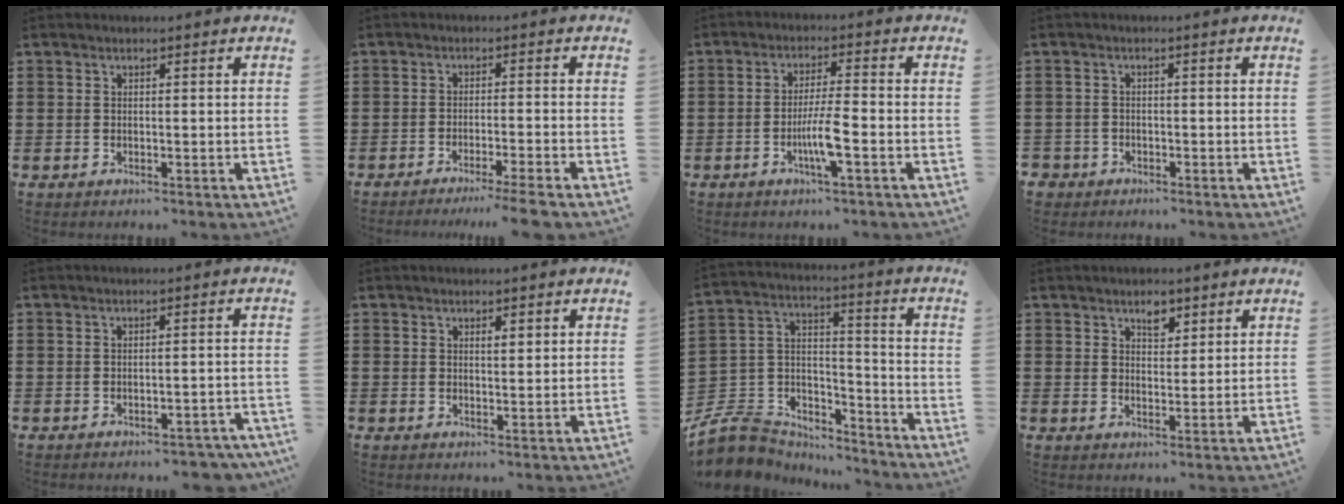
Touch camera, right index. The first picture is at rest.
{"total": 3.2, "force": [-2.8, -0.5, 1.5], "torque": [-0.024, -0.006, -0.055]}
{"total": 5.4, "force": [-2.0, 0.3, 5.0], "torque": [-0.099, -0.011, -0.039]}
{"total": 1.7, "force": [-1.4, 1.0, -0.1], "torque": [-0.005, 0.000, -0.033]}
{"total": 2.4, "force": [-2.3, 0.3, 0.8], "torque": [-0.016, 0.001, -0.046]}
{"total": 1.2, "force": [0.5, 0.3, 1.0], "torque": [-0.020, 0.002, 0.007]}
{"total": 7.0, "force": [-6.0, 3.7, 0.6], "torque": [-0.042, -0.001, -0.120]}
{"total": 3.0, "force": [2.1, 1.6, 1.5], "torque": [-0.019, -0.002, 0.034]}